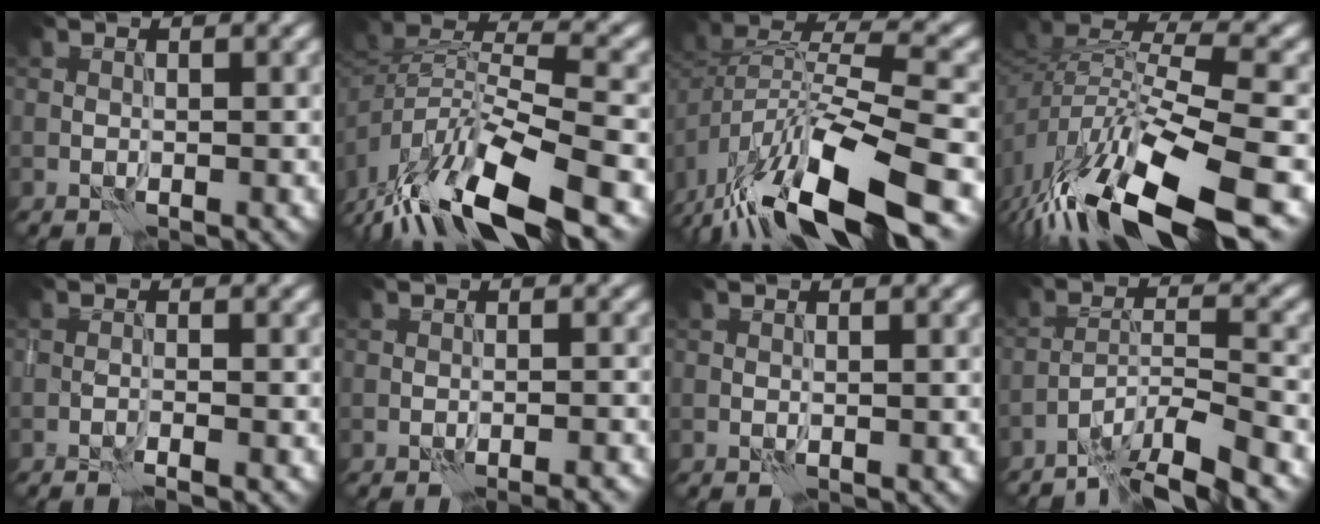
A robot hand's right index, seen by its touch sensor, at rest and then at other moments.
{"total": 12.1, "force": [-8.3, 4.3, 7.7], "torque": [-0.144, -0.002, -0.151]}
{"total": 13.9, "force": [-8.7, 5.5, 9.4], "torque": [-0.182, -0.004, -0.143]}
{"total": 14.4, "force": [-8.9, 5.5, 10.0], "torque": [-0.200, 0.001, -0.144]}
{"total": 1.4, "force": [-1.0, 0.0, 0.9], "torque": [-0.012, 0.002, -0.023]}
{"total": 2.4, "force": [-2.0, 0.3, 1.4], "torque": [-0.015, 0.017, -0.032]}
{"total": 0.0}
{"total": 7.5, "force": [-6.2, 0.9, 4.1], "torque": [-0.058, 0.010, -0.106]}